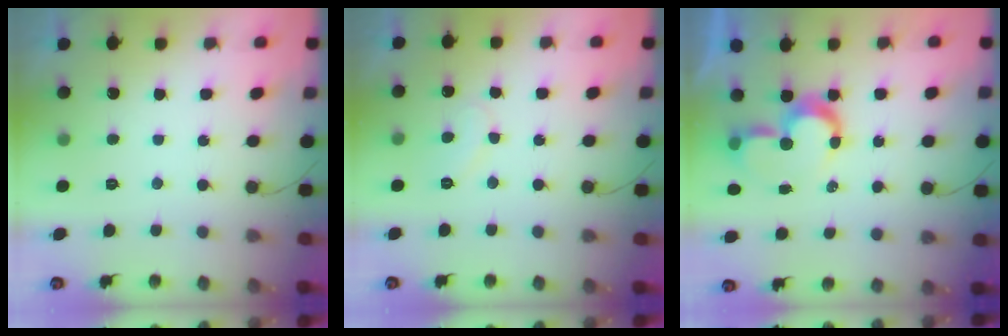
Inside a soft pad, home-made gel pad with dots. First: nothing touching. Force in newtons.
{"total": 7.2, "press": 7.2, "slide": 0.5}
{"total": 8.3, "press": 8.3, "slide": 0.2}